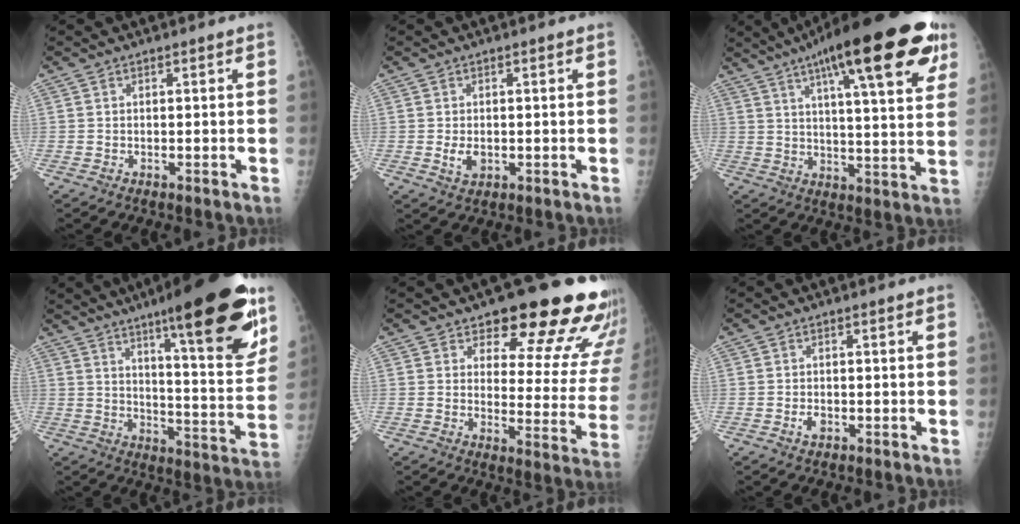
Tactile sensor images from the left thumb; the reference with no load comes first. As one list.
[{"total": 2.7, "force": [-0.2, 1.9, 2.0], "torque": [-0.031, -0.005, 0.003]}, {"total": 24.8, "force": [13.3, 6.0, 20.0], "torque": [-0.279, -0.018, 0.186]}, {"total": 23.3, "force": [13.9, 4.2, 18.2], "torque": [-0.231, -0.068, 0.206]}, {"total": 20.0, "force": [15.5, 7.0, 10.6], "torque": [-0.079, -0.100, 0.181]}, {"total": 1.6, "force": [-0.5, 1.1, 1.1], "torque": [-0.017, 0.001, -0.007]}]